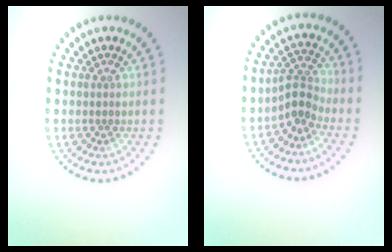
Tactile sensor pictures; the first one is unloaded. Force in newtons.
{"total": 2.6, "press": 1.8, "slide": 1.8}